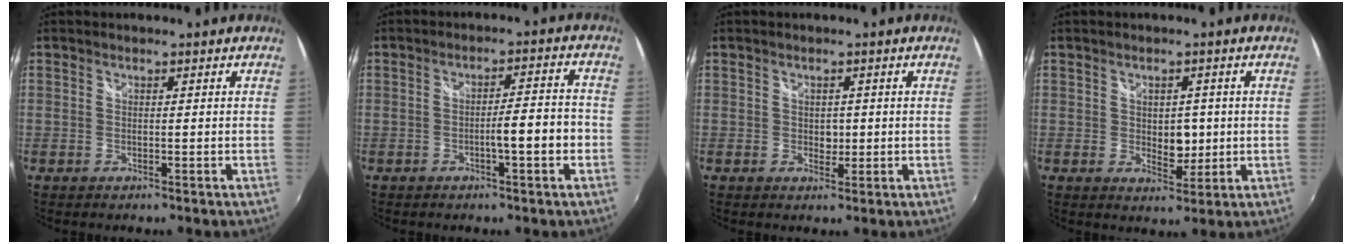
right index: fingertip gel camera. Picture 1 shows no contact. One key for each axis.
{"total": 5.6, "fx": -2.1, "fy": 0.4, "fz": 5.1, "tx": -0.082, "ty": 0.004, "tz": -0.027}
{"total": 2.0, "fx": -0.1, "fy": 1.7, "fz": 1.0, "tx": -0.013, "ty": -0.001, "tz": -0.001}
{"total": 4.5, "fx": 0.0, "fy": 3.2, "fz": 3.2, "tx": -0.047, "ty": -0.005, "tz": 0.003}